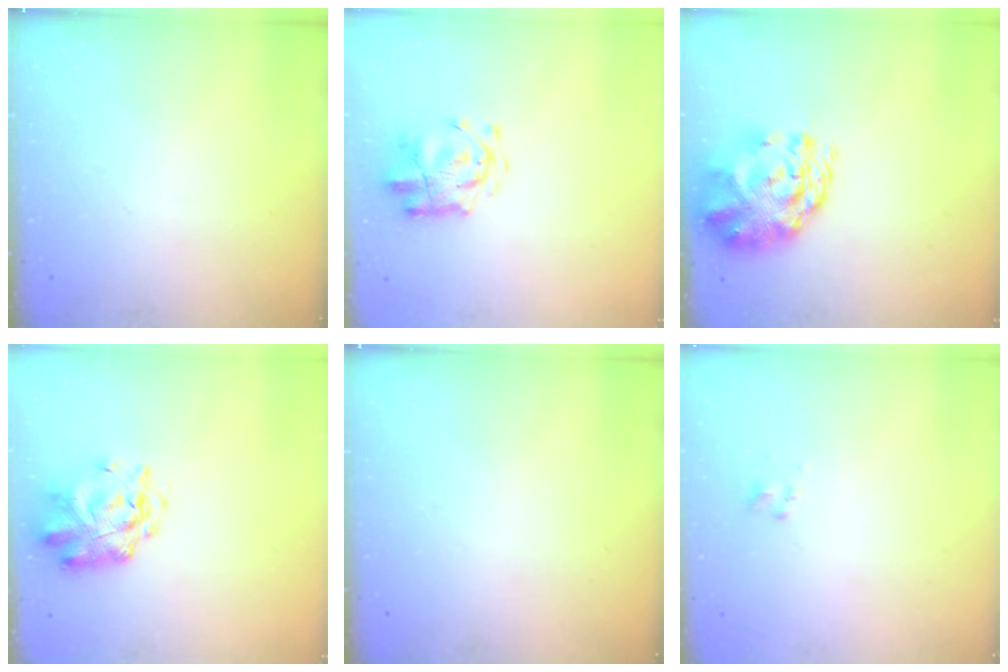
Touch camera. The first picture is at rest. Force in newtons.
{"total": 4.1, "press": 3.9, "slide": 1.1}
{"total": 3.2, "press": 3.0, "slide": 1.1}
{"total": 2.6, "press": 2.5, "slide": 0.7}
{"total": 0.0}
{"total": 2.5, "press": 2.4, "slide": 0.8}